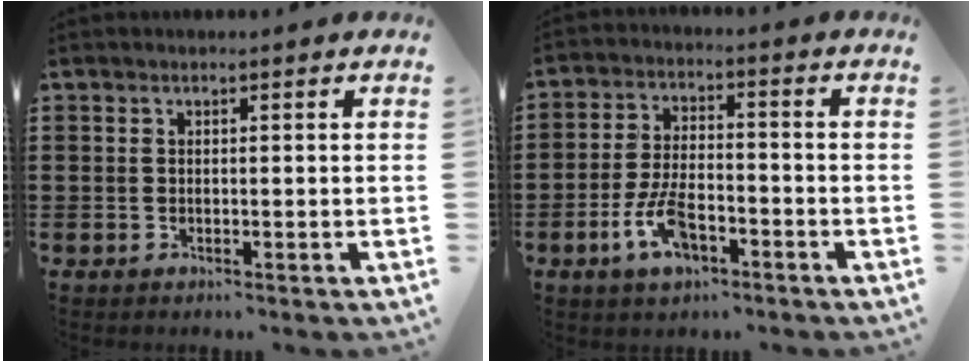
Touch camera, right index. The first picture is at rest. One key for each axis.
{"total": 7.6, "fx": -3.6, "fy": 3.4, "fz": 5.8, "tx": -0.133, "ty": -0.003, "tz": -0.070}